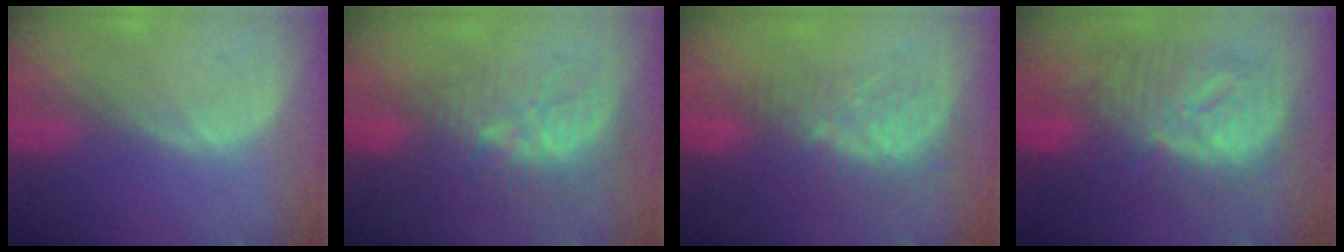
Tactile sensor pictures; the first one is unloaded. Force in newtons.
{"total": 10.2, "press": 8.9, "slide": 4.9}
{"total": 8.5, "press": 7.4, "slide": 4.1}
{"total": 12.5, "press": 12.5, "slide": 1.1}